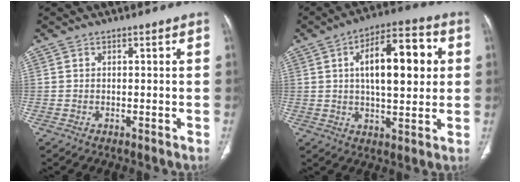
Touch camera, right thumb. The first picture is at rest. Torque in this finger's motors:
{"motor_torque": [-0.73, 1.67, 0.13, 0.16, 0.21]}